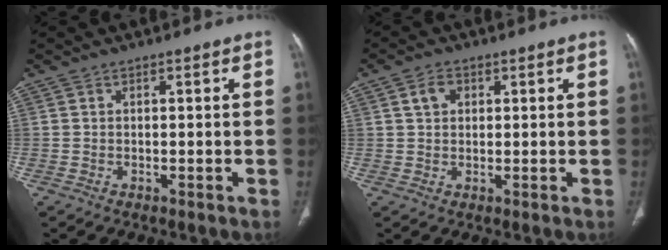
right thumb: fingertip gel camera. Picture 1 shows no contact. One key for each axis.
{"total": 3.3, "fx": 1.2, "fy": 2.5, "fz": 1.8, "tx": -0.025, "ty": 0.003, "tz": 0.025}